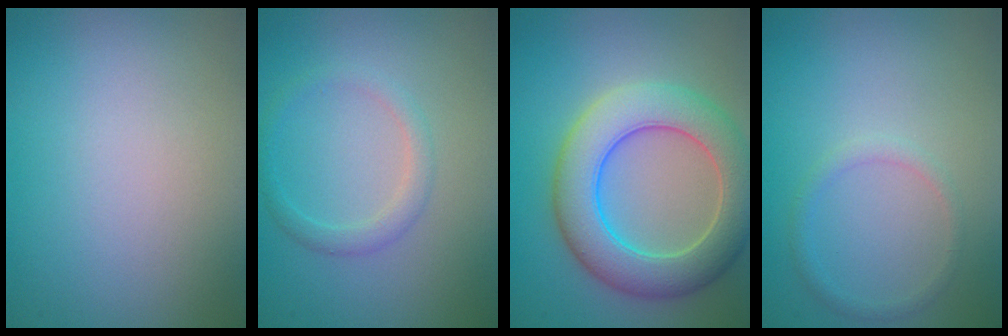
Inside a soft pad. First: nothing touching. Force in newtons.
{"total": 1.7, "press": 1.7, "slide": 0.0}
{"total": 7.7, "press": 7.7, "slide": 0.5}
{"total": 1.2, "press": 1.2, "slide": 0.2}